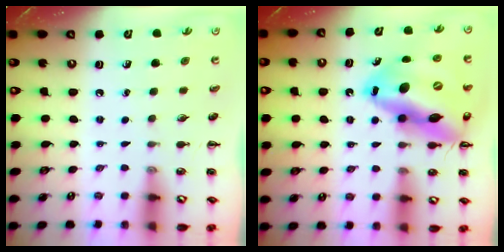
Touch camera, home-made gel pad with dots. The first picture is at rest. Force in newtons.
{"total": 22.3, "press": 21.7, "slide": 5.0}